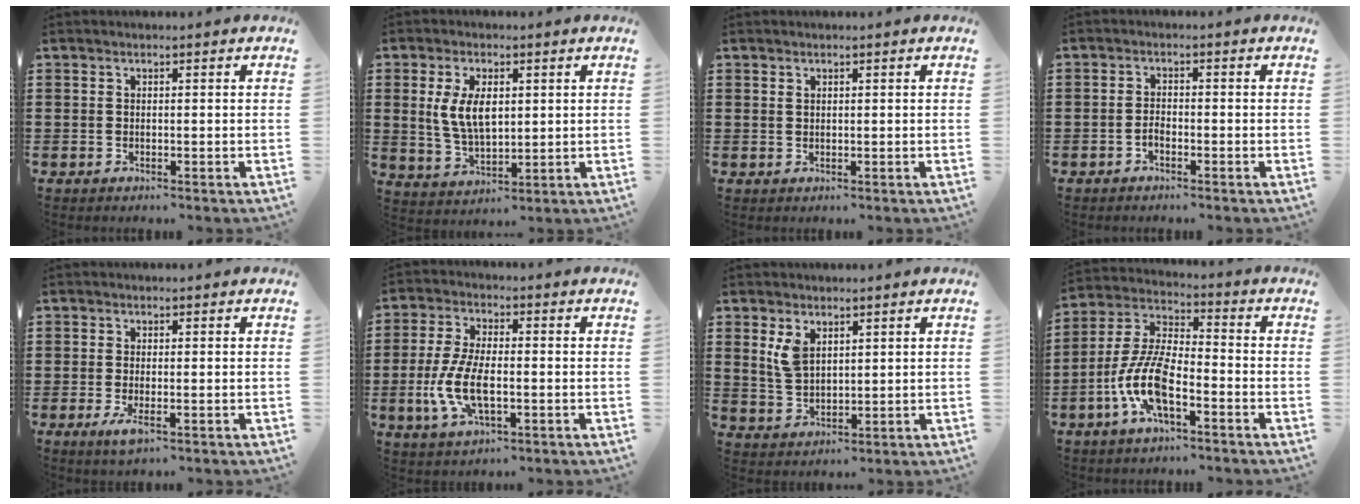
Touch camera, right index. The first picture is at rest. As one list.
[{"total": 7.2, "force": [1.3, 3.8, 6.0], "torque": [-0.131, 0.010, 0.021]}, {"total": 0.6, "force": [0.4, 0.4, 0.2], "torque": [-0.006, 0.002, 0.008]}, {"total": 1.6, "force": [-1.0, 0.5, 1.1], "torque": [-0.023, -0.002, -0.018]}, {"total": 2.3, "force": [-0.9, 0.3, 2.1], "torque": [-0.050, -0.013, -0.017]}, {"total": 8.0, "force": [-1.9, 3.4, 7.0], "torque": [-0.160, -0.008, -0.039]}, {"total": 4.1, "force": [2.1, 2.5, 2.5], "torque": [-0.059, 0.007, 0.039]}, {"total": 9.7, "force": [-4.2, 3.4, 8.1], "torque": [-0.198, -0.008, -0.086]}]